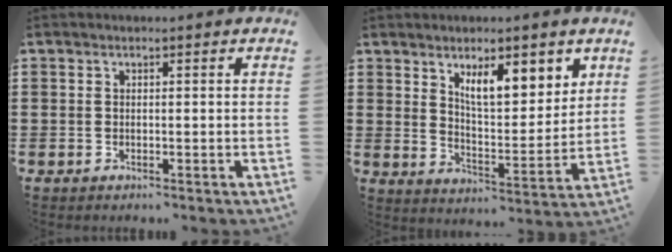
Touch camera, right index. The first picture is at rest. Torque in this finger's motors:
{"motor_torque": [0.78, 0.34, 0.81, 0.11]}